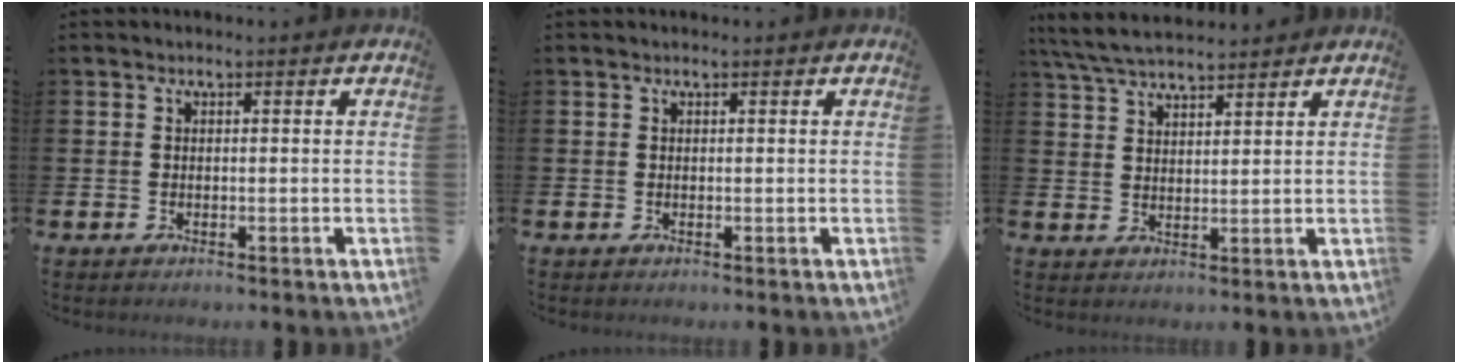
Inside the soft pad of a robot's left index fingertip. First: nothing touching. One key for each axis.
{"total": 0.0}
{"total": 5.3, "fx": 5.0, "fy": 0.8, "fz": 1.5, "tx": -0.047, "ty": -0.017, "tz": 0.092}